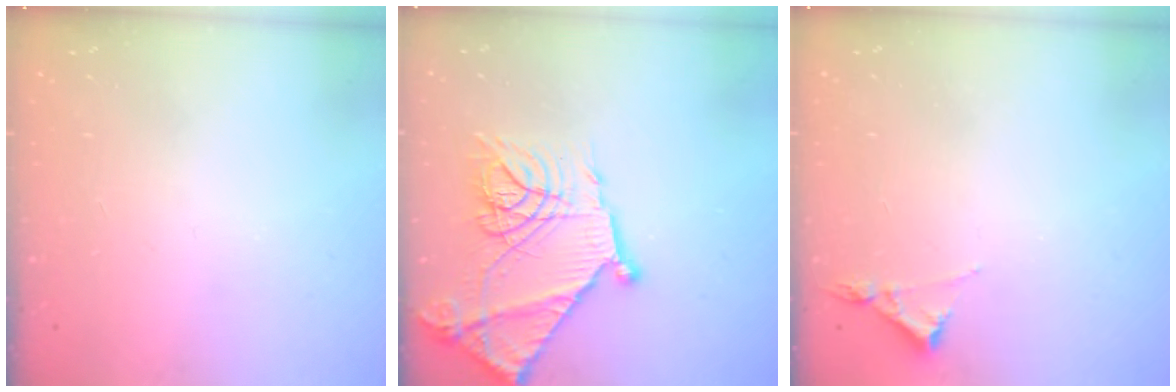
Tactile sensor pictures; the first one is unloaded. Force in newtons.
{"total": 21.3, "press": 21.2, "slide": 1.6}
{"total": 3.2, "press": 3.2, "slide": 0.5}